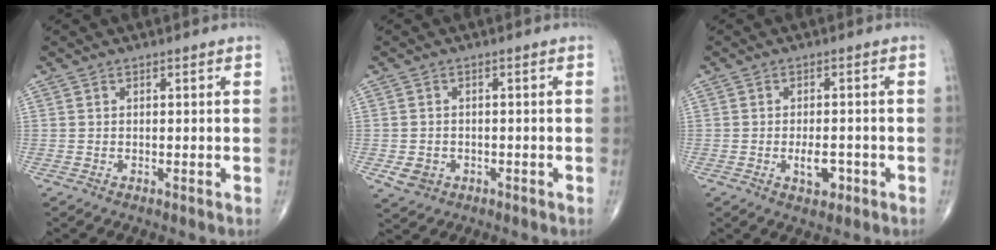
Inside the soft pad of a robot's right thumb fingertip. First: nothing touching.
{"total": 3.4, "force": [-1.1, 2.8, 1.4], "torque": [-0.015, 0.004, -0.011]}
{"total": 4.1, "force": [-1.5, 2.2, 3.2], "torque": [-0.039, 0.004, -0.019]}